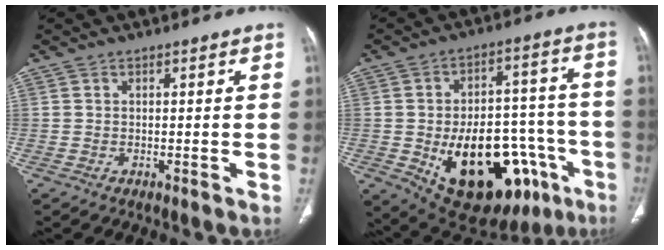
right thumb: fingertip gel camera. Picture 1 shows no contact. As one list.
[{"total": 27.1, "force": [-9.7, 14.9, 20.4], "torque": [-0.252, 0.034, -0.115]}]